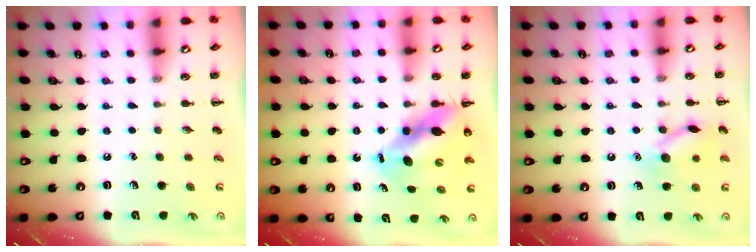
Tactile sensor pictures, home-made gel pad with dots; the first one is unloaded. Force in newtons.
{"total": 10.3, "press": 9.9, "slide": 2.8}
{"total": 12.0, "press": 12.0, "slide": 0.7}